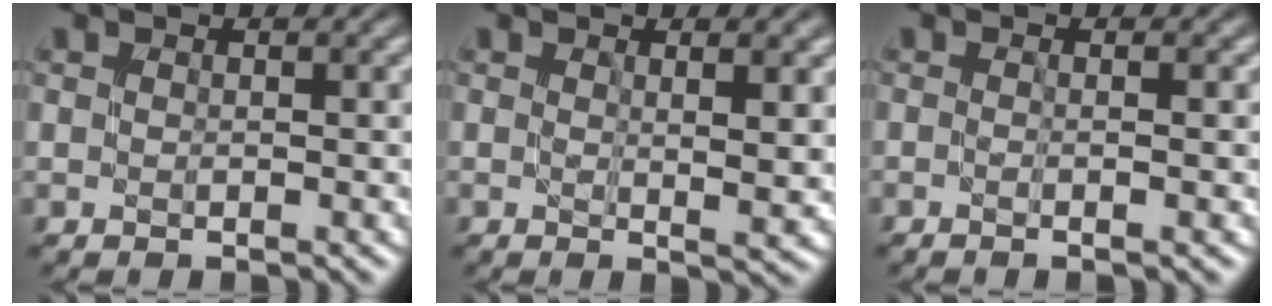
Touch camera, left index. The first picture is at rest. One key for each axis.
{"total": 3.4, "fx": 1.1, "fy": 0.9, "fz": 3.1, "tx": -0.038, "ty": -0.008, "tz": 0.016}
{"total": 2.8, "fx": 0.3, "fy": 1.4, "fz": 2.5, "tx": -0.011, "ty": -0.004, "tz": -0.024}